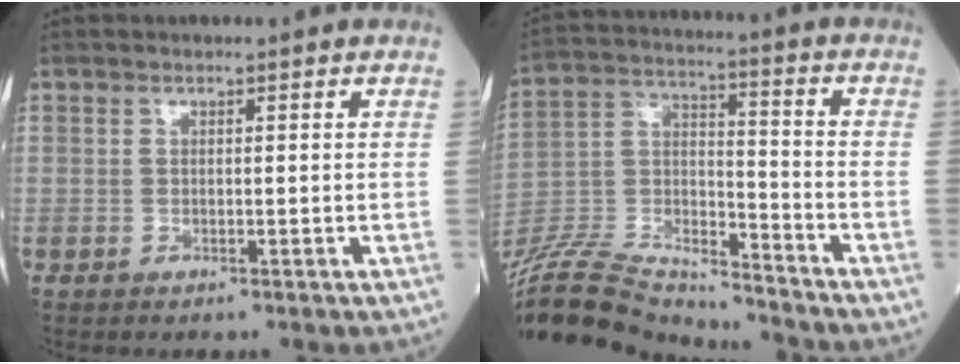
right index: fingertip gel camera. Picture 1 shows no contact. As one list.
[{"total": 23.2, "force": [-21.8, 3.3, 7.1], "torque": [-0.189, -0.006, -0.373]}]